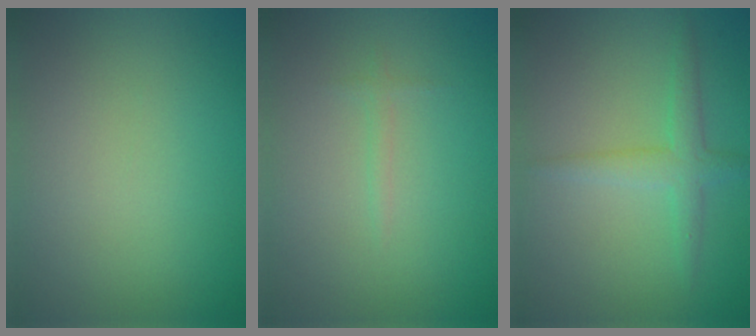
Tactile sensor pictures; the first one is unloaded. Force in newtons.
{"total": 0.7, "press": 0.7, "slide": 0.0}
{"total": 2.5, "press": 2.5, "slide": 0.1}